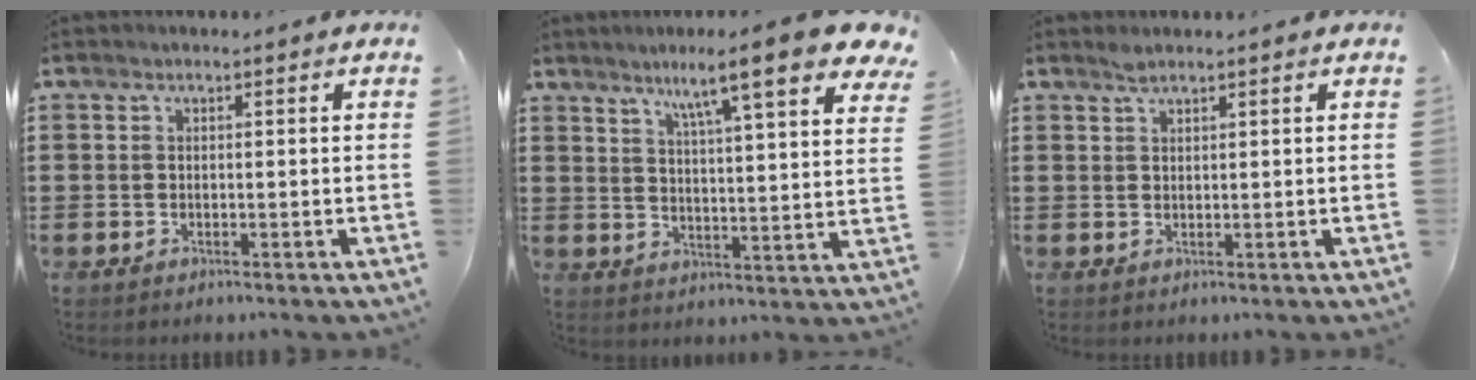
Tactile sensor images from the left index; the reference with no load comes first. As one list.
[{"total": 11.3, "force": [8.0, 0.7, 7.9], "torque": [-0.143, -0.035, 0.124]}, {"total": 0.9, "force": [0.8, 0.0, 0.3], "torque": [-0.009, -0.002, 0.017]}]